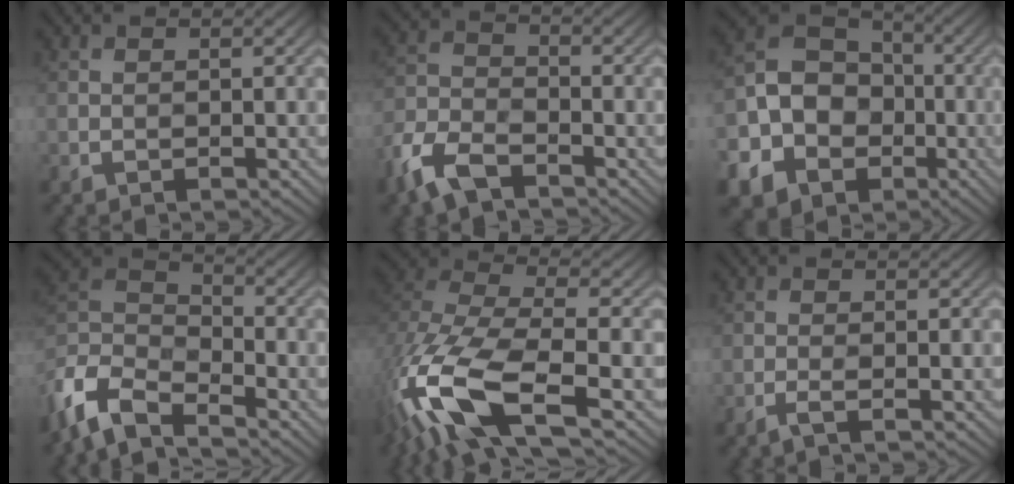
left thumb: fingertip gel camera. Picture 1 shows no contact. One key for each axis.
{"total": 7.3, "fx": -4.2, "fy": 3.7, "fz": 4.8, "tx": -0.110, "ty": -0.007, "tz": -0.105}
{"total": 14.9, "fx": -3.8, "fy": 12.9, "fz": 6.4, "tx": -0.191, "ty": -0.041, "tz": -0.079}
{"total": 9.1, "fx": -6.2, "fy": 4.1, "fz": 5.3, "tx": -0.127, "ty": 0.007, "tz": -0.130}
{"total": 15.0, "fx": -4.7, "fy": 6.9, "fz": 12.4, "tx": -0.313, "ty": -0.029, "tz": -0.094}
{"total": 1.2, "fx": 0.5, "fy": 0.1, "fz": 1.1, "tx": -0.015, "ty": 0.009, "tz": -0.004}